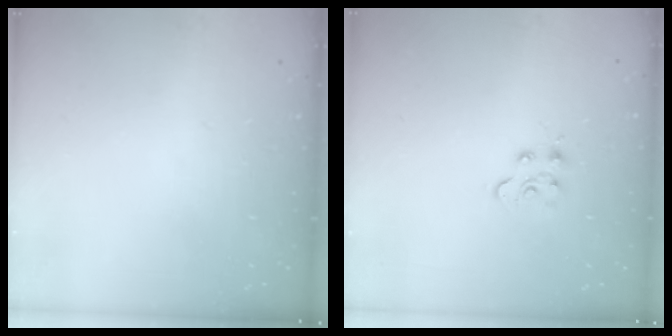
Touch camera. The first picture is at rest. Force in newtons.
{"total": 4.8, "press": 4.8, "slide": 0.3}